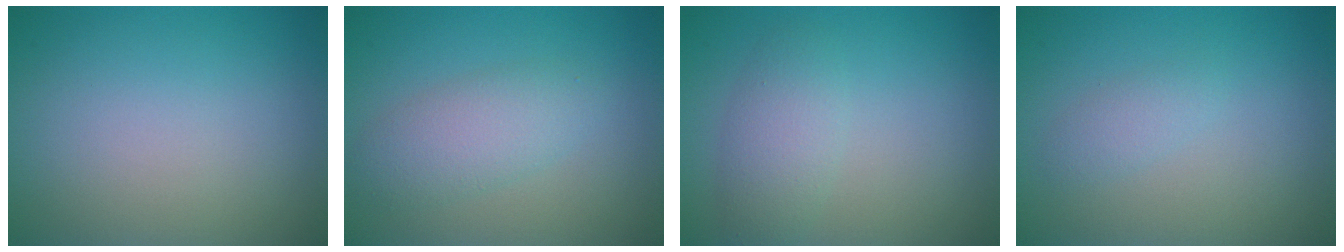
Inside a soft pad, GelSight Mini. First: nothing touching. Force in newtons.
{"total": 3.3, "press": 3.3, "slide": 0.0}
{"total": 2.7, "press": 2.7, "slide": 0.1}
{"total": 1.2, "press": 1.2, "slide": 0.1}